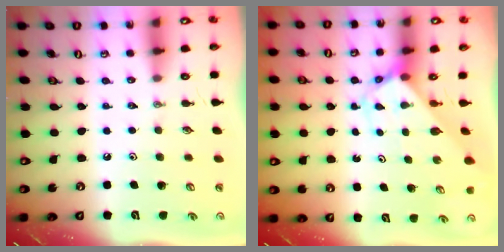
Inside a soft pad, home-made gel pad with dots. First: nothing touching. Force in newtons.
{"total": 2.9, "press": 2.9, "slide": 0.2}